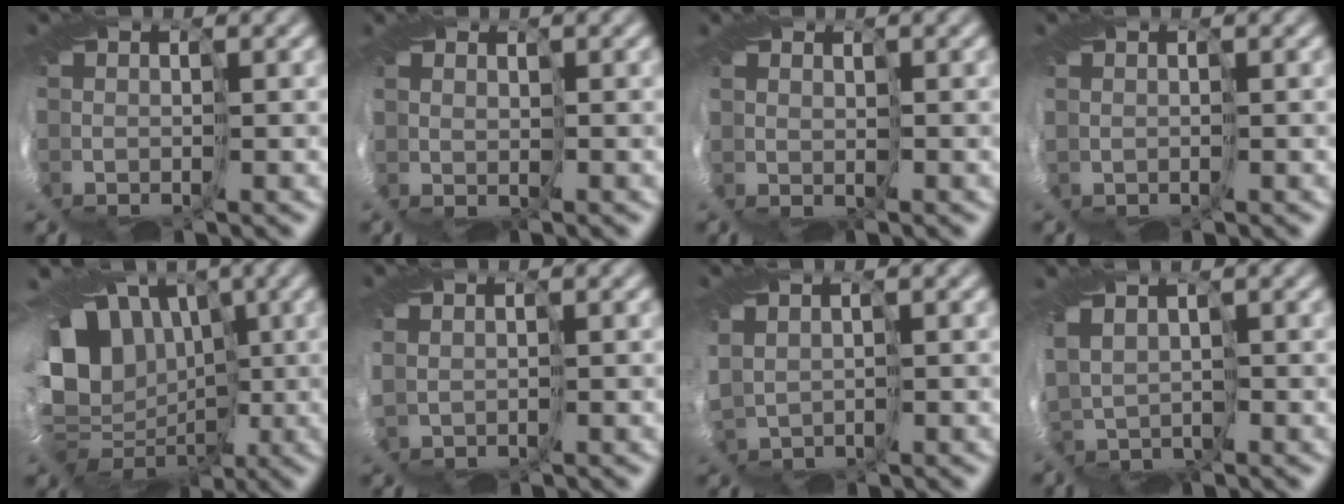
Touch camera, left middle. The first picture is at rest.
{"total": 1.3, "force": [1.1, 0.1, -0.6], "torque": [-0.006, 0.003, 0.011]}
{"total": 1.2, "force": [1.1, 0.2, -0.6], "torque": [-0.006, 0.003, 0.009]}
{"total": 0.7, "force": [0.1, 0.7, -0.1], "torque": [-0.014, -0.001, 0.013]}
{"total": 12.3, "force": [2.2, 10.6, 5.9], "torque": [-0.115, 0.005, 0.000]}
{"total": 1.9, "force": [1.3, 1.3, 0.5], "torque": [-0.036, 0.009, 0.028]}
{"total": 2.2, "force": [1.2, 1.6, 0.8], "torque": [-0.058, 0.006, 0.031]}
{"total": 1.5, "force": [1.4, 0.4, 0.1], "torque": [-0.034, 0.003, 0.013]}